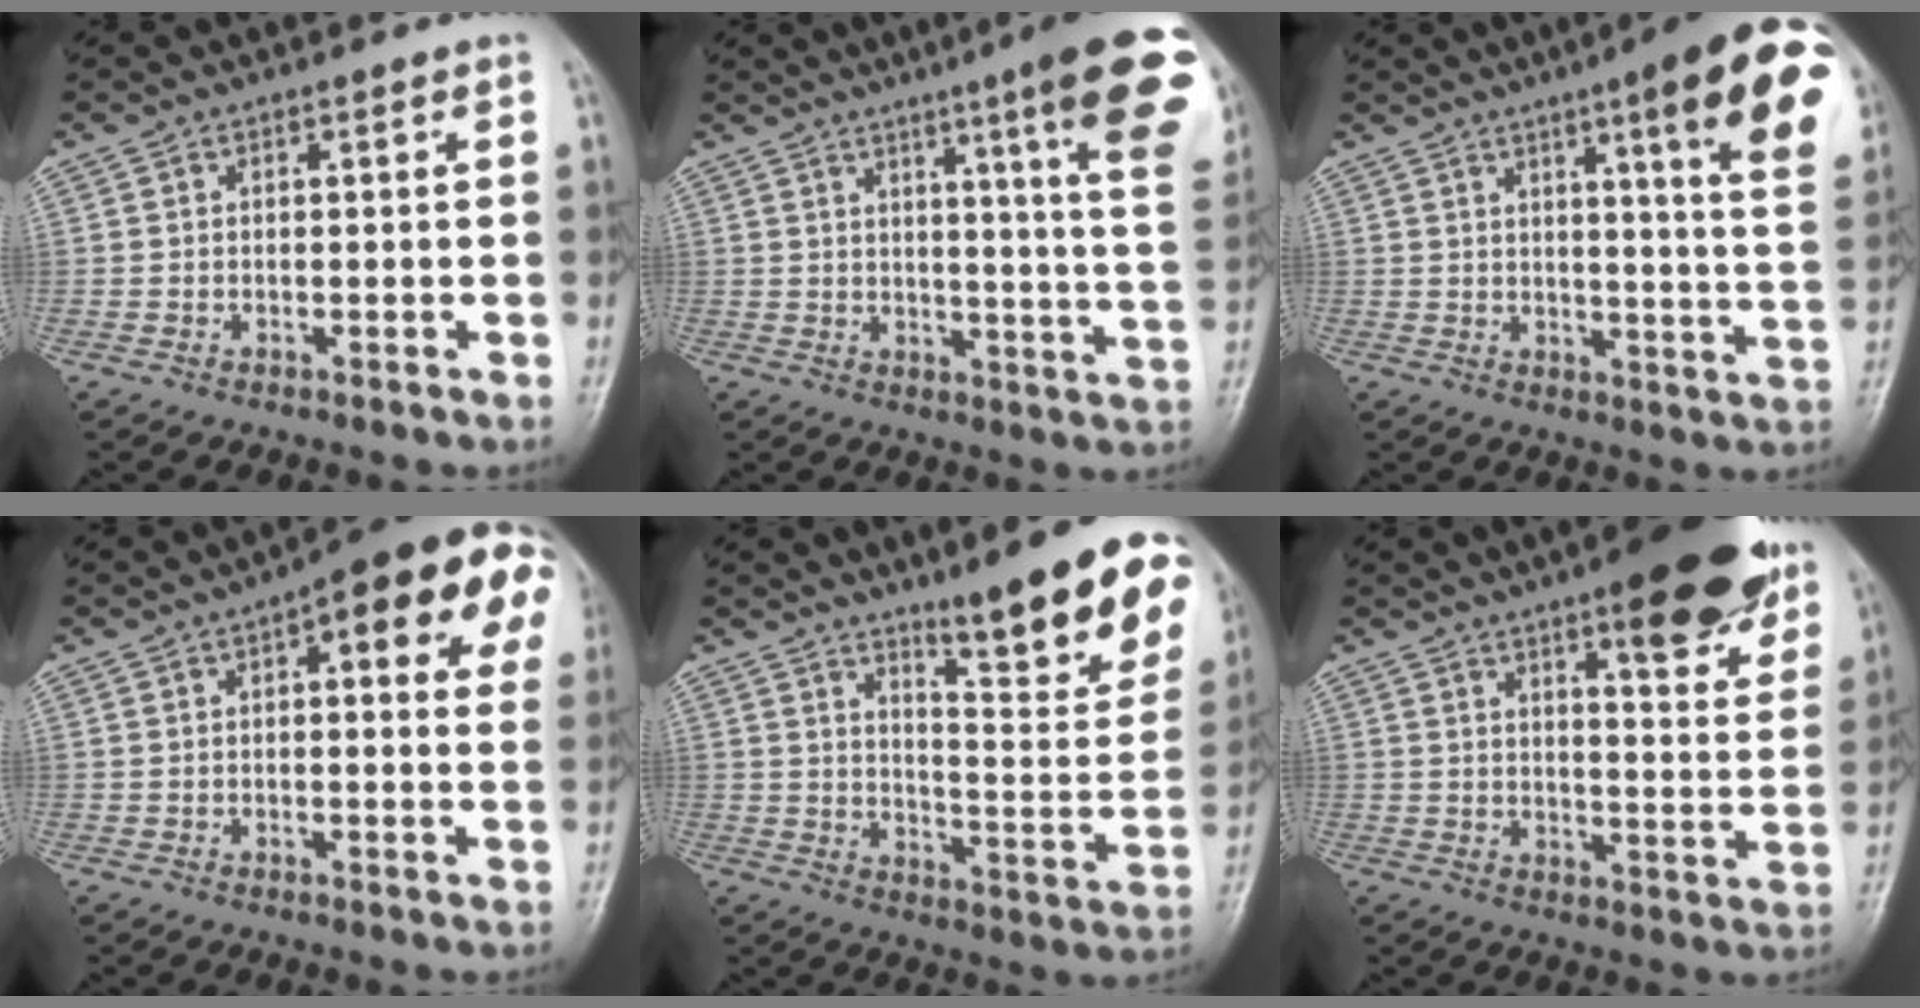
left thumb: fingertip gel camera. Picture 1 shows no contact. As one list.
[{"total": 19.4, "force": [10.5, 1.5, 16.2], "torque": [-0.187, -0.043, 0.120]}, {"total": 18.9, "force": [9.2, 2.7, 16.3], "torque": [-0.184, -0.038, 0.109]}, {"total": 16.0, "force": [5.8, 5.6, 13.8], "torque": [-0.144, 0.009, 0.058]}, {"total": 18.1, "force": [11.8, 3.5, 13.2], "torque": [-0.136, -0.074, 0.176]}, {"total": 16.9, "force": [10.6, 4.7, 12.3], "torque": [-0.122, -0.054, 0.146]}]